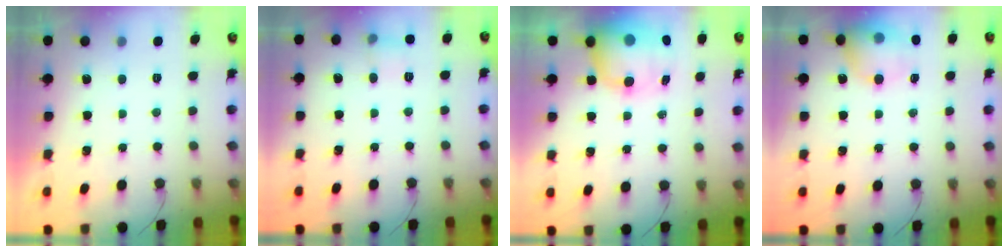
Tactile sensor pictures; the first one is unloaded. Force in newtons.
{"total": 5.4, "press": 5.1, "slide": 1.6}
{"total": 13.0, "press": 12.6, "slide": 3.5}
{"total": 13.7, "press": 13.5, "slide": 2.2}